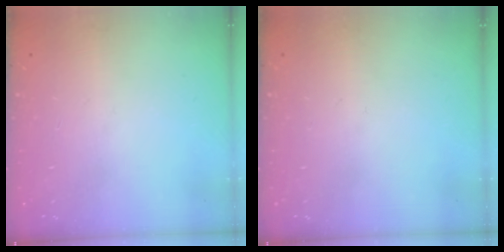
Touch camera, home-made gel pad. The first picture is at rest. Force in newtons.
{"total": 0.0}